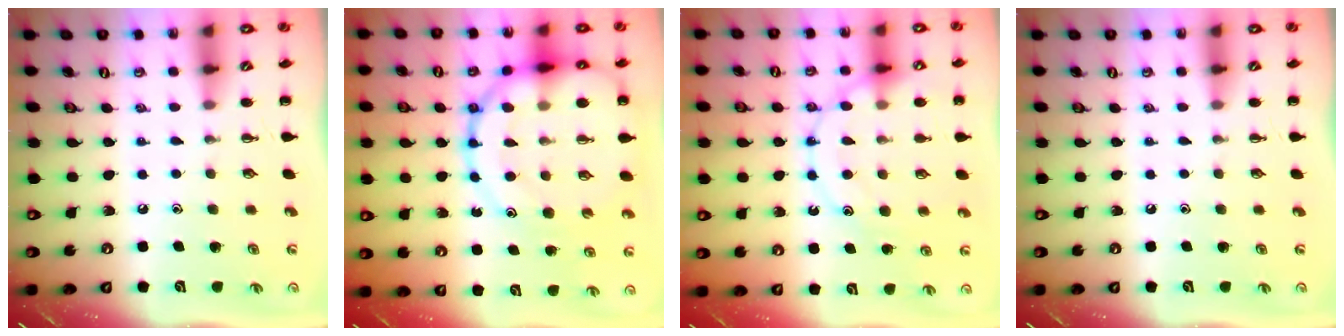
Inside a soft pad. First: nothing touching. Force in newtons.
{"total": 23.5, "press": 23.3, "slide": 3.2}
{"total": 14.8, "press": 14.8, "slide": 1.4}
{"total": 0.0}